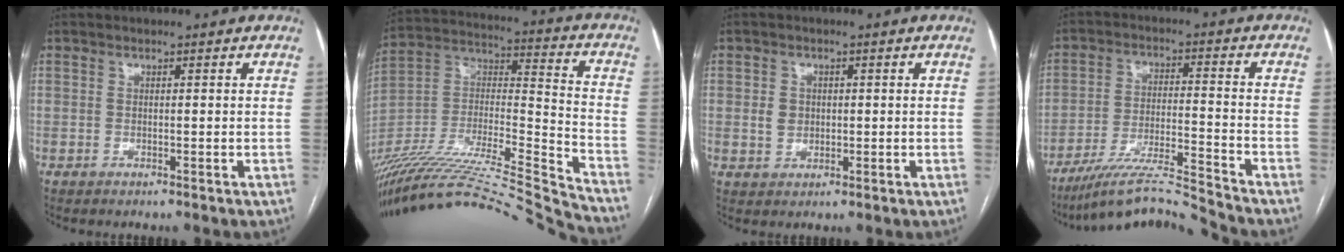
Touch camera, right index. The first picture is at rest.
{"total": 33.4, "force": [-30.3, -1.5, 14.0], "torque": [-0.226, -0.049, -0.485]}
{"total": 2.8, "force": [0.3, 2.5, 1.3], "torque": [-0.025, 0.009, 0.011]}
{"total": 13.3, "force": [-12.4, -3.1, 3.8], "torque": [-0.061, 0.011, -0.223]}